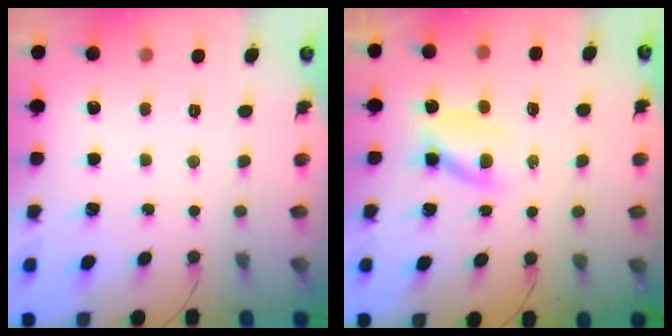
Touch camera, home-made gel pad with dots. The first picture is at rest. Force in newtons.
{"total": 2.9, "press": 2.8, "slide": 0.9}